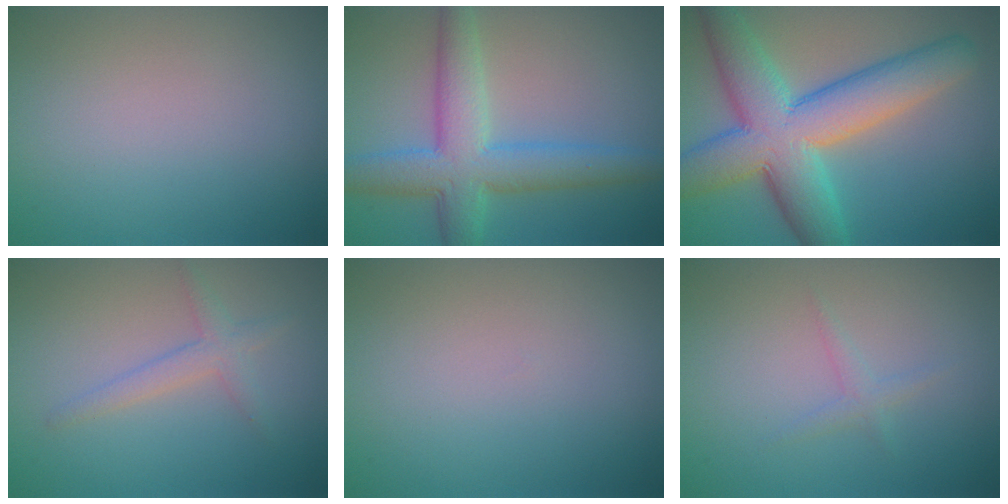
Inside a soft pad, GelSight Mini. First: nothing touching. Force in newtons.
{"total": 5.4, "press": 5.4, "slide": 0.2}
{"total": 10.6, "press": 10.6, "slide": 0.4}
{"total": 2.0, "press": 2.0, "slide": 0.1}
{"total": 0.0}
{"total": 1.0, "press": 1.0, "slide": 0.1}